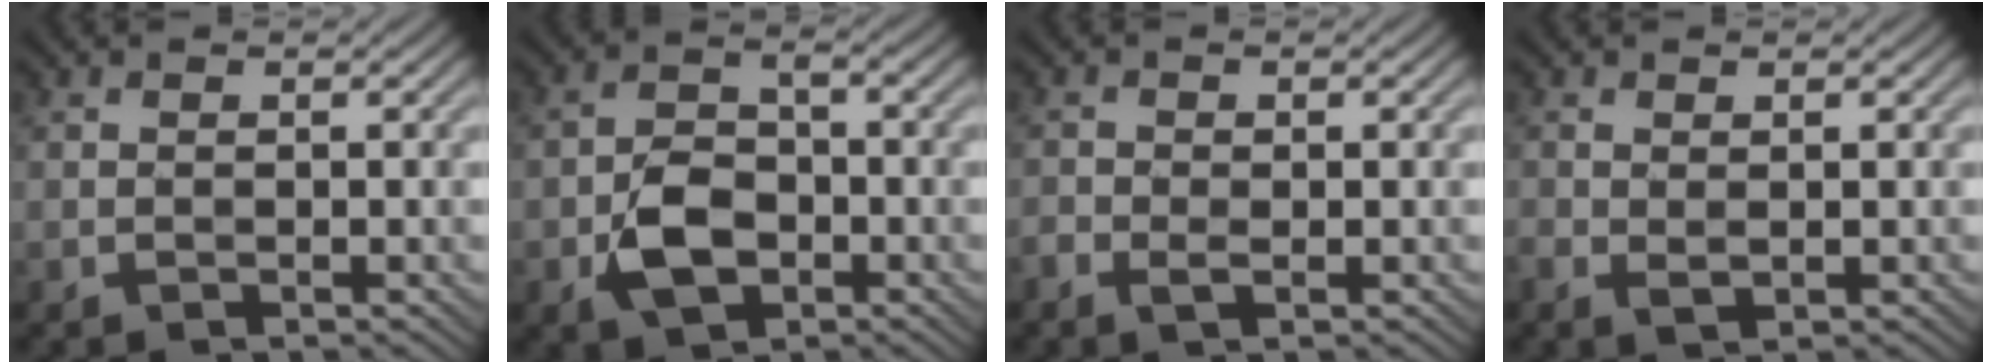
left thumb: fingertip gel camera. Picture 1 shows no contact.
{"total": 6.0, "force": [-2.3, 3.7, 4.0], "torque": [-0.078, -0.003, -0.048]}
{"total": 1.9, "force": [-0.8, 0.9, 1.5], "torque": [-0.035, -0.005, -0.017]}
{"total": 1.5, "force": [0.0, 0.6, 1.4], "torque": [-0.035, -0.003, 0.001]}